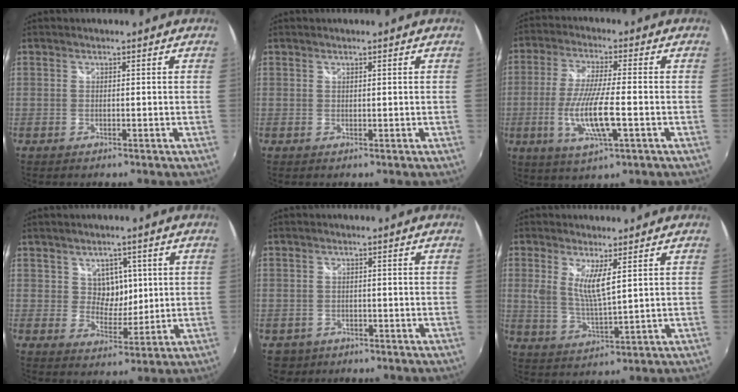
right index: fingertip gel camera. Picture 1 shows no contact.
{"total": 0.0}
{"total": 11.5, "force": [-3.0, 2.0, 10.9], "torque": [-0.218, -0.016, -0.057]}
{"total": 5.3, "force": [1.7, 4.4, 2.5], "torque": [-0.033, 0.004, 0.032]}
{"total": 3.3, "force": [-1.3, 3.0, 0.5], "torque": [-0.020, 0.000, -0.016]}
{"total": 6.3, "force": [2.4, 1.3, 5.7], "torque": [-0.113, -0.014, 0.046]}